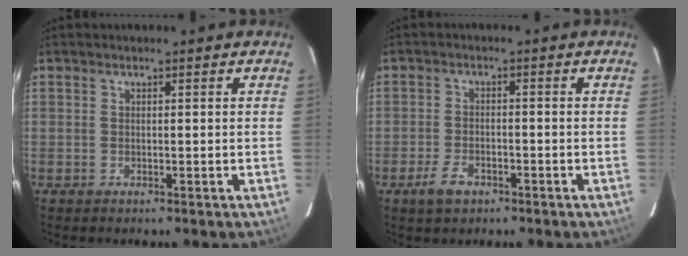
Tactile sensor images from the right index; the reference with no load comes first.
{"total": 4.7, "force": [-2.9, 2.6, 2.7], "torque": [-0.066, -0.002, -0.051]}